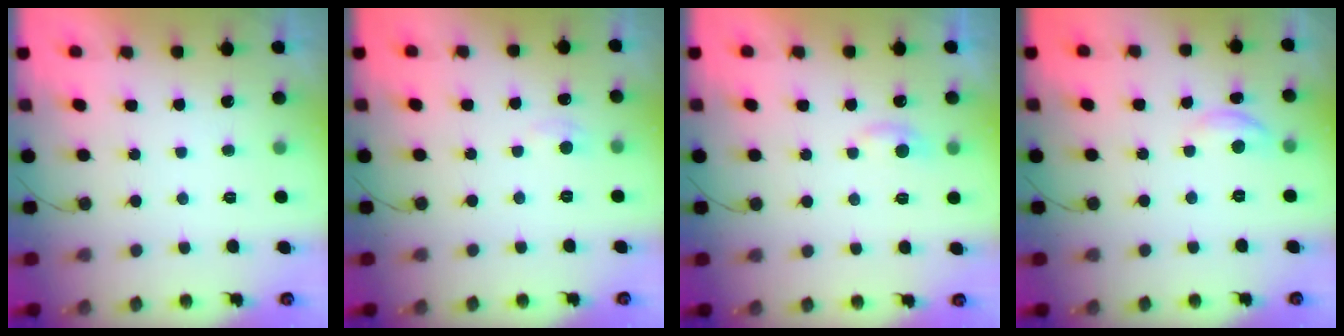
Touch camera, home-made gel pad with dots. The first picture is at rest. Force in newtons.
{"total": 2.5, "press": 2.4, "slide": 0.4}
{"total": 4.6, "press": 4.5, "slide": 0.6}
{"total": 4.7, "press": 4.6, "slide": 0.5}